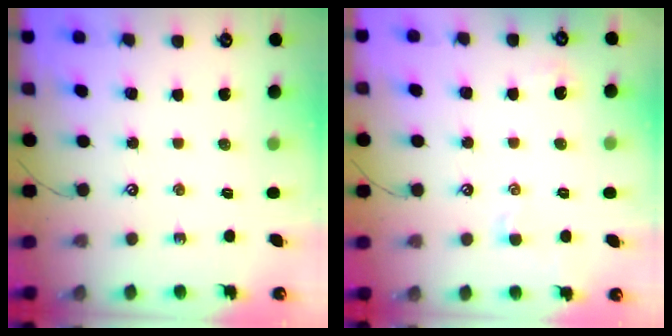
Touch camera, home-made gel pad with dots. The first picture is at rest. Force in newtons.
{"total": 1.6, "press": 1.5, "slide": 0.5}